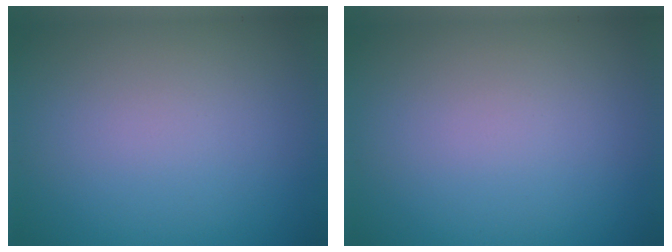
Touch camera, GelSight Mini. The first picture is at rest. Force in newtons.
{"total": 0.0}